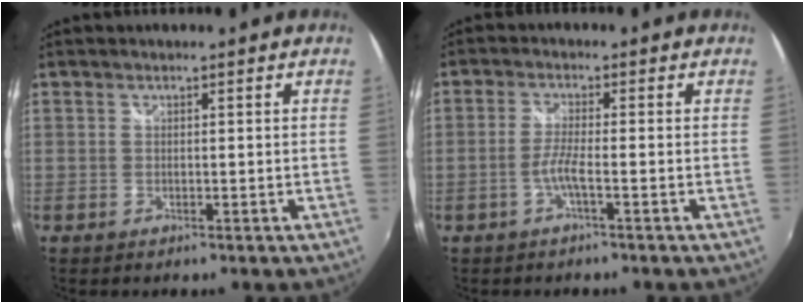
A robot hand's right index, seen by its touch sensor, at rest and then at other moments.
{"total": 3.0, "force": [-1.5, -0.4, 2.5], "torque": [-0.058, -0.001, -0.030]}